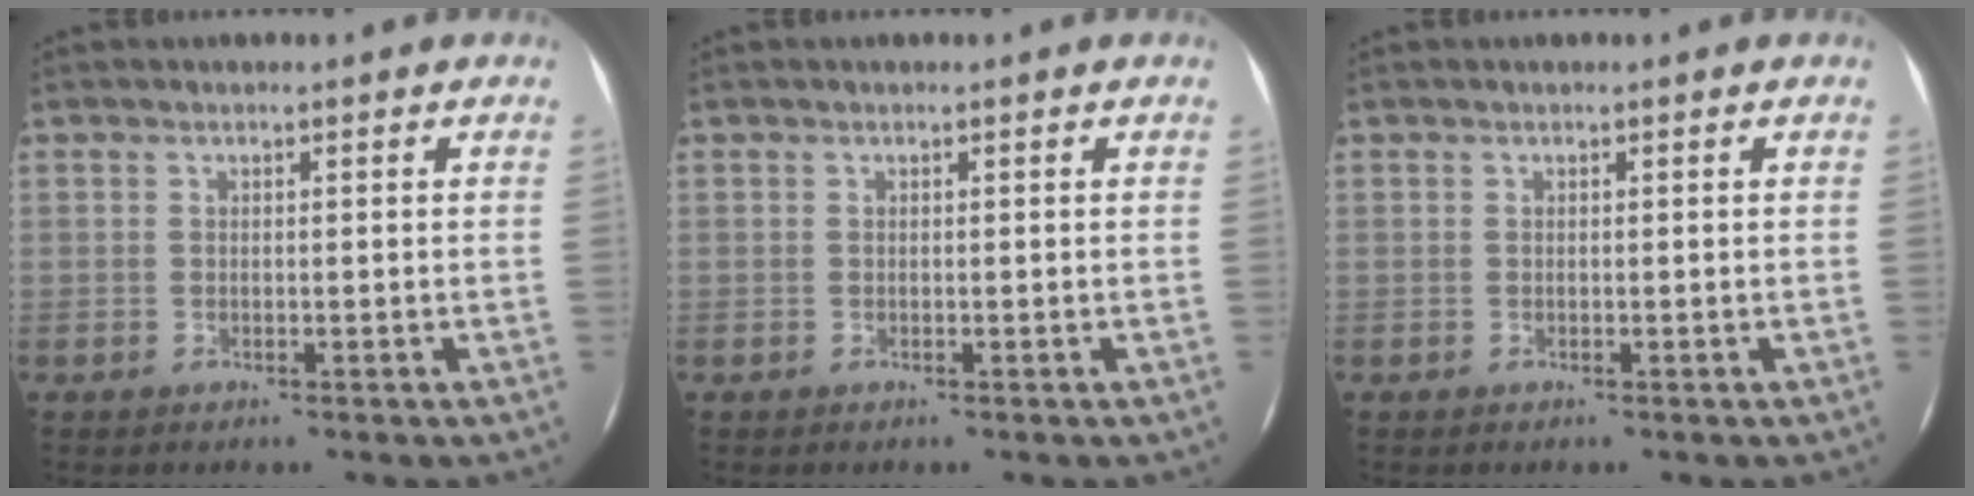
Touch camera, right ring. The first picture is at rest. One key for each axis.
{"total": 0.0}
{"total": 0.0}